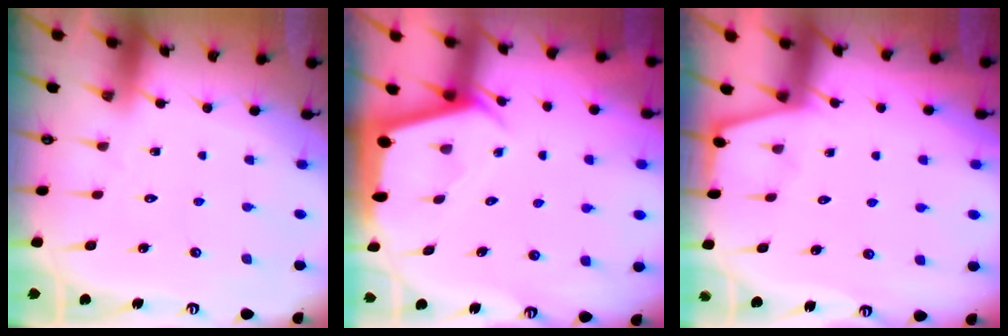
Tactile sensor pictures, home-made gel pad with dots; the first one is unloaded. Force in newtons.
{"total": 2.3, "press": 2.3, "slide": 0.3}
{"total": 1.1, "press": 1.0, "slide": 0.2}